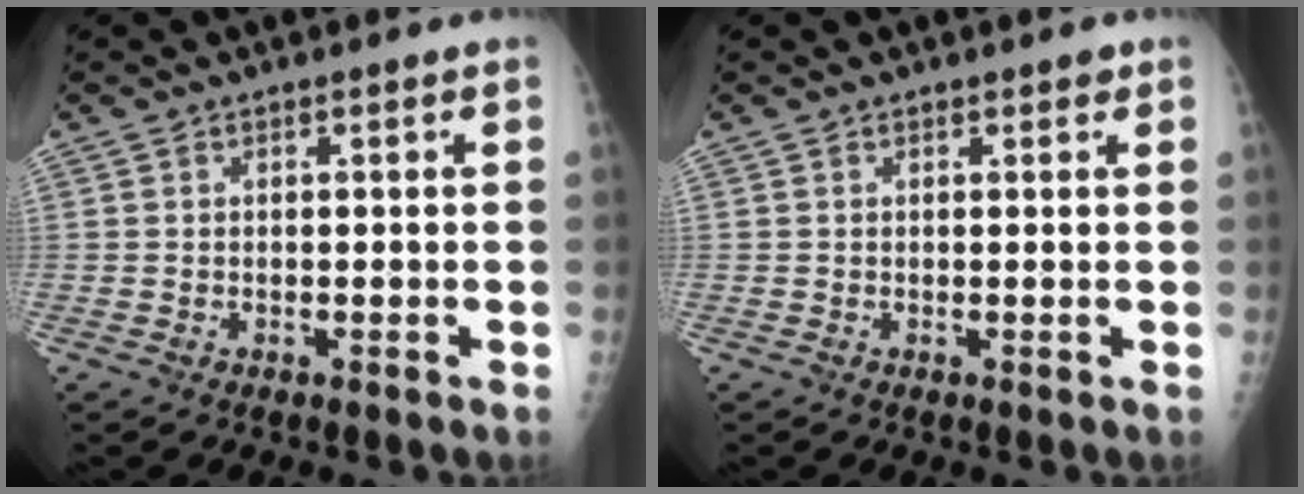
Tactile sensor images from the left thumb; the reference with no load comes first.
{"total": 0.8, "force": [0.5, 0.4, 0.5], "torque": [0.001, -0.001, 0.004]}